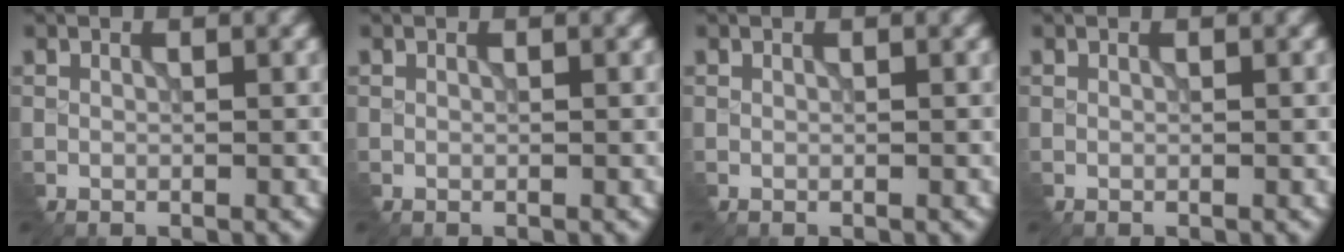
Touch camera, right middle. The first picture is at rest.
{"total": 0.0}
{"total": 0.0}
{"total": 0.0}